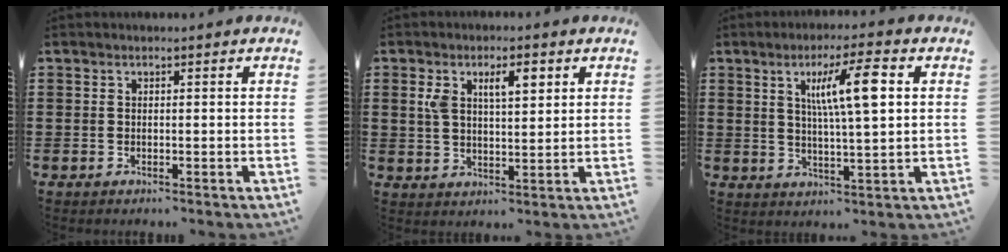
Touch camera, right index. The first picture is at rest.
{"total": 5.6, "force": [2.1, 2.5, 4.6], "torque": [-0.082, 0.004, 0.031]}
{"total": 8.8, "force": [2.7, 1.4, 8.3], "torque": [-0.157, 0.005, 0.038]}